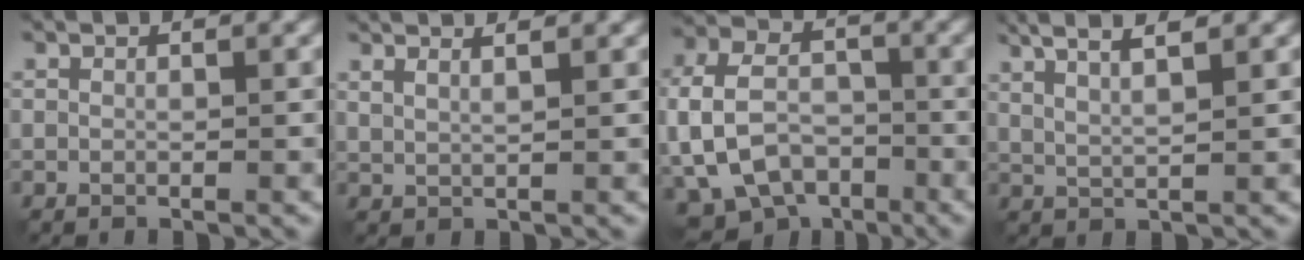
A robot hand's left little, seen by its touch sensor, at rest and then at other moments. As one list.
[{"total": 3.7, "force": [2.6, 1.3, 2.2], "torque": [-0.022, 0.022, 0.018]}, {"total": 10.0, "force": [-3.3, 7.4, 5.9], "torque": [-0.119, -0.008, -0.062]}, {"total": 6.6, "force": [4.0, 2.0, 4.9], "torque": [-0.074, 0.022, 0.047]}]